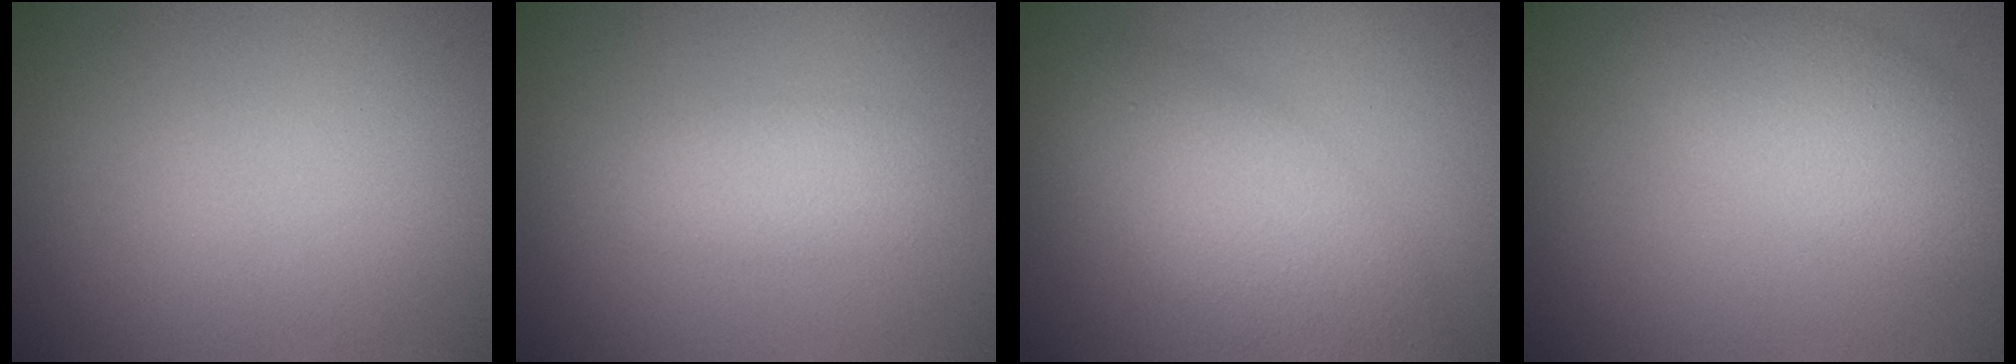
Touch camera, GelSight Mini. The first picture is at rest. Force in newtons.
{"total": 2.5, "press": 2.5, "slide": 0.0}
{"total": 6.5, "press": 6.5, "slide": 0.2}
{"total": 4.7, "press": 4.7, "slide": 0.2}